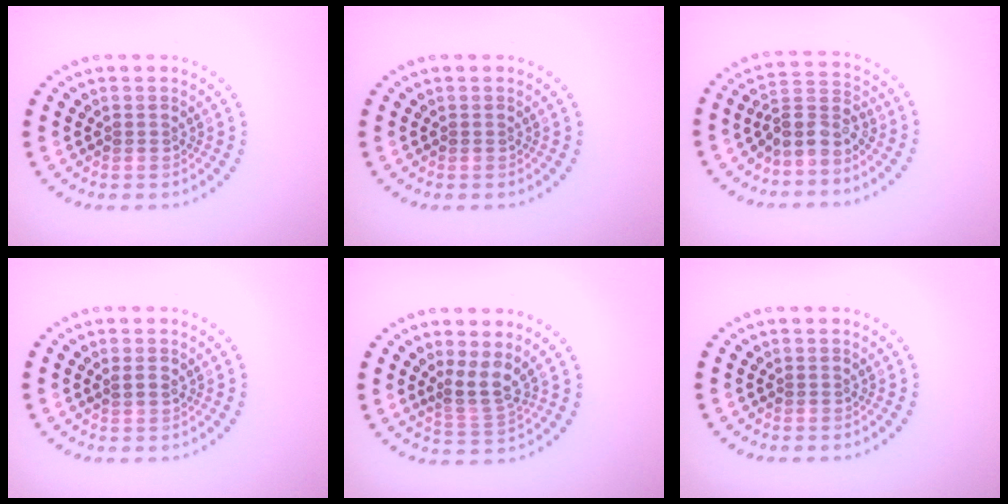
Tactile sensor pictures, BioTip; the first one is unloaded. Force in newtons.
{"total": 0.0}
{"total": 3.2, "press": 2.5, "slide": 2.0}
{"total": 0.7, "press": 0.6, "slide": 0.4}
{"total": 2.9, "press": 2.0, "slide": 2.1}
{"total": 0.0}